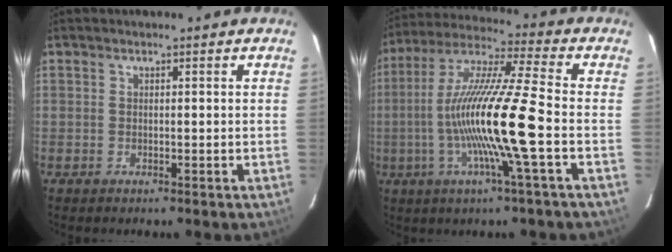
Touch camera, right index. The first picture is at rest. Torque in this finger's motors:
{"motor_torque": [2.13, -0.01, 1.05, 0.21]}